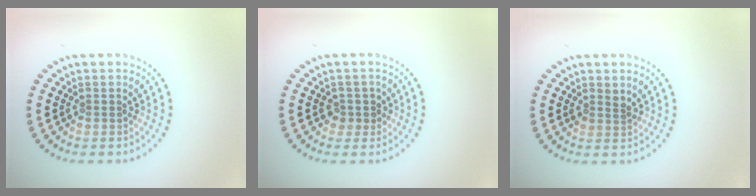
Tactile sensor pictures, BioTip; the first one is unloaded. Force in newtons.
{"total": 1.5, "press": 1.3, "slide": 0.8}
{"total": 1.1, "press": 0.9, "slide": 0.7}